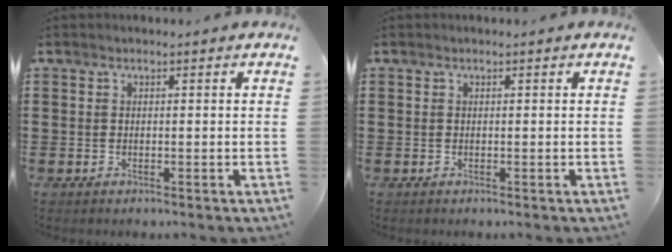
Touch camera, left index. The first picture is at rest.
{"total": 0.0}